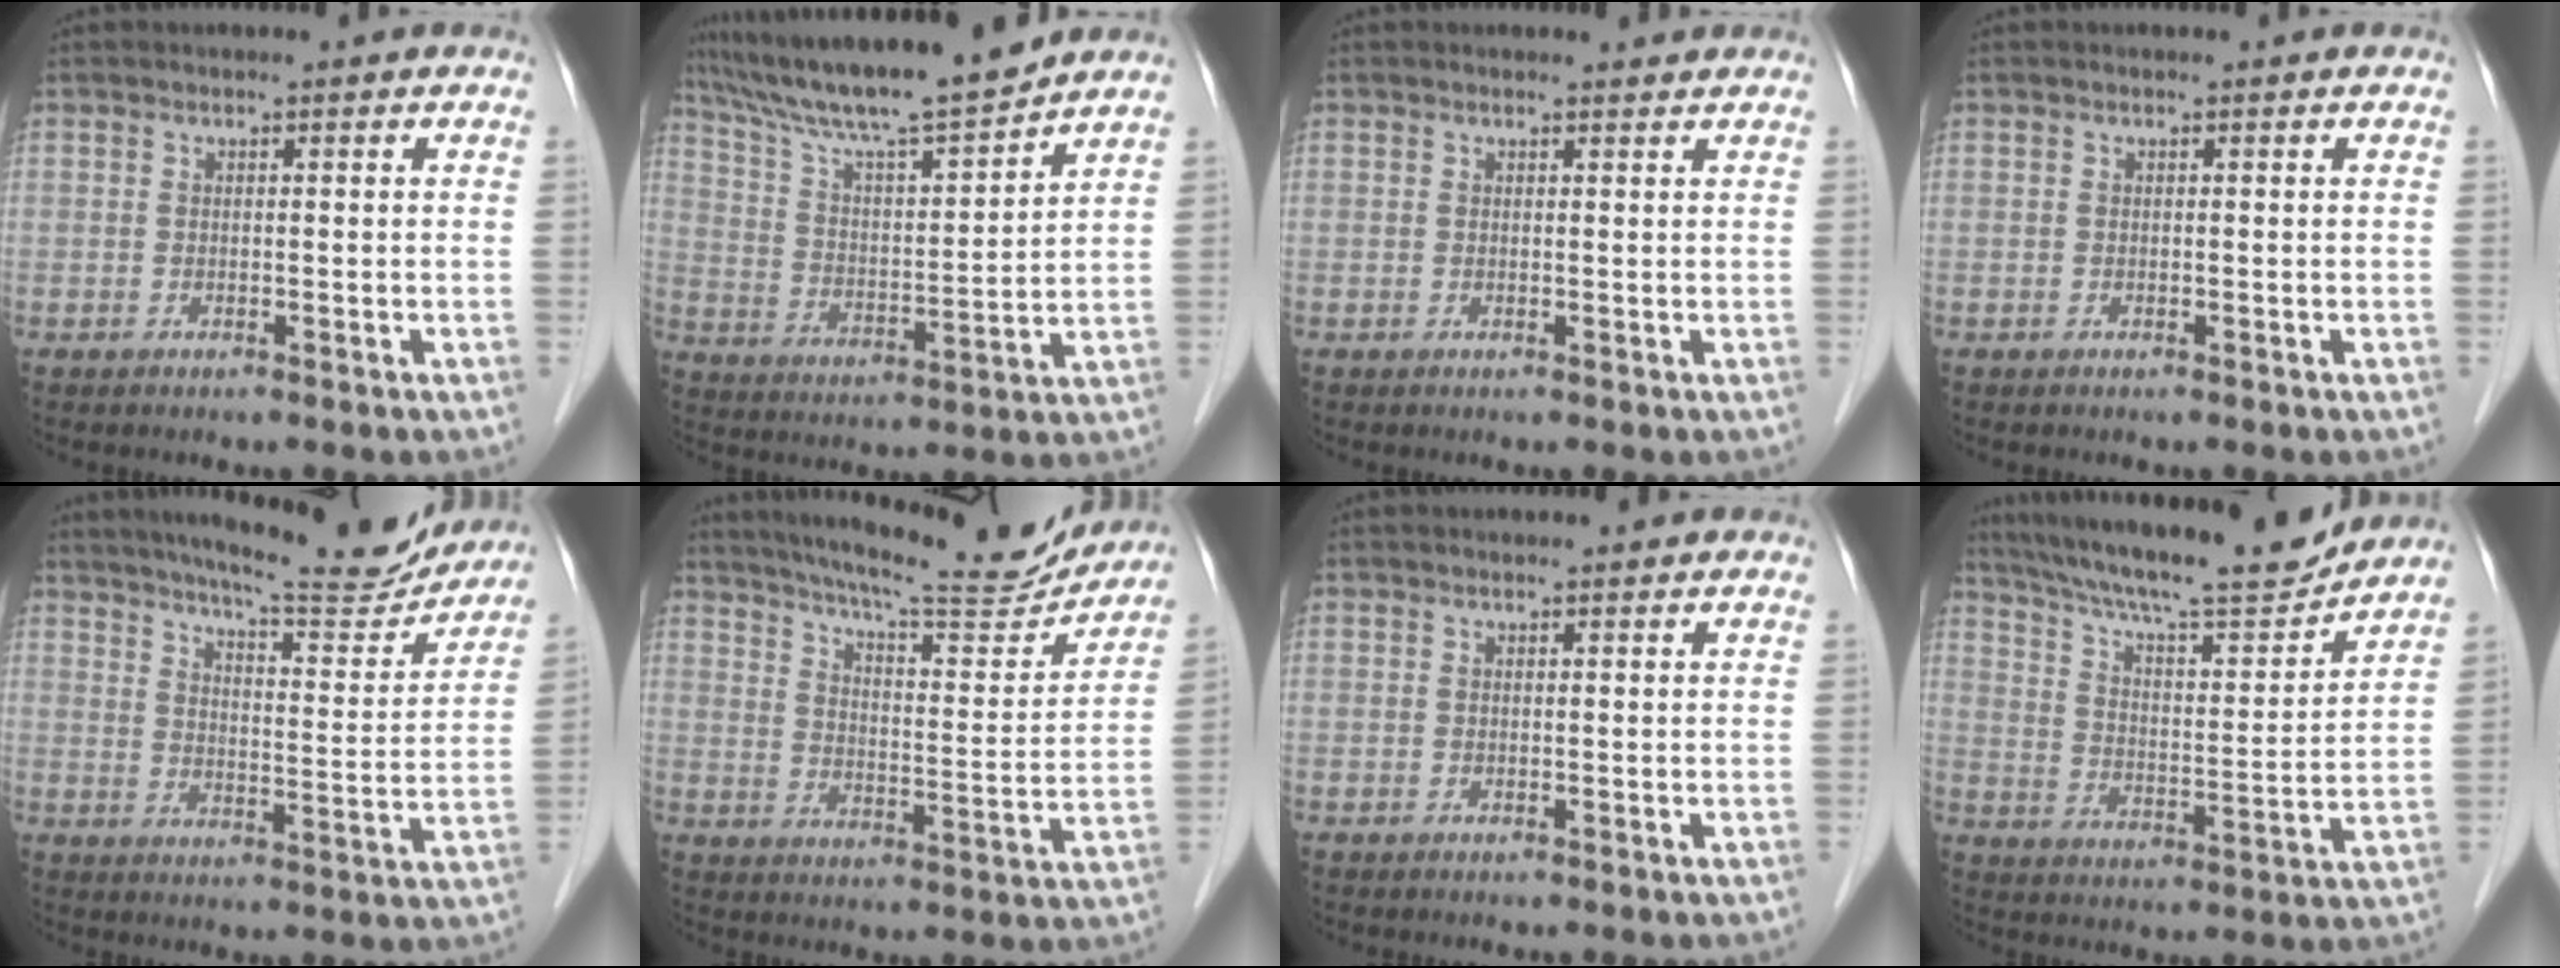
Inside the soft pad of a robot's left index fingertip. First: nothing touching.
{"total": 15.4, "force": [13.7, -0.3, 7.0], "torque": [-0.127, 0.003, 0.236]}
{"total": 1.4, "force": [1.4, 0.2, 0.0], "torque": [-0.011, -0.002, 0.018]}
{"total": 0.0}
{"total": 16.2, "force": [14.9, 1.4, 6.2], "torque": [-0.094, -0.025, 0.202]}
{"total": 18.2, "force": [16.7, 1.6, 6.9], "torque": [-0.114, -0.027, 0.231]}
{"total": 0.7, "force": [0.7, 0.1, 0.2], "torque": [-0.008, 0.008, 0.012]}
{"total": 18.5, "force": [16.5, 1.3, 8.1], "torque": [-0.142, 0.001, 0.256]}